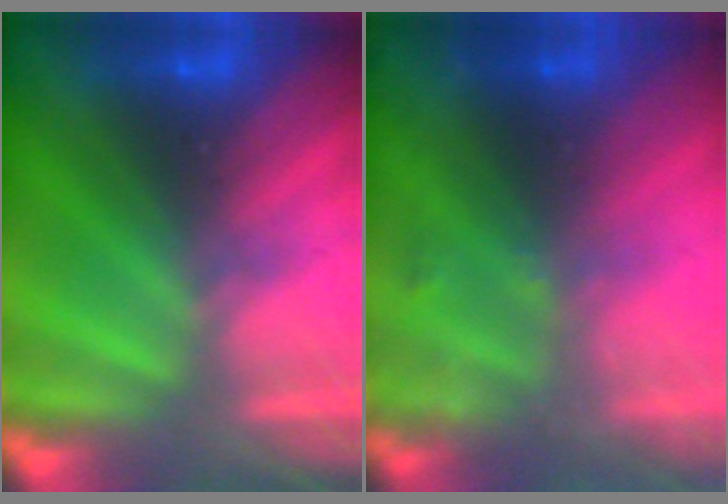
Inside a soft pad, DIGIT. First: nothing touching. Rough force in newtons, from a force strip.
{"total": 2.0}